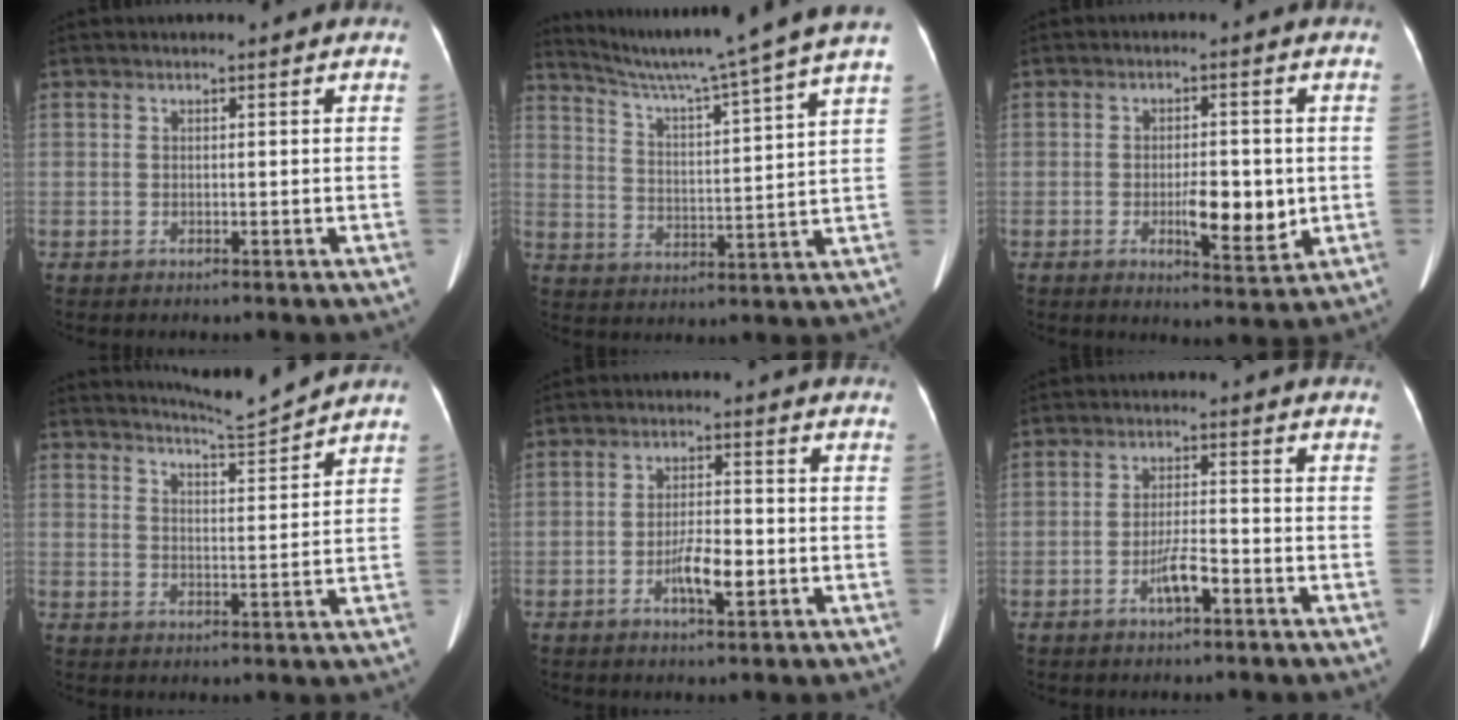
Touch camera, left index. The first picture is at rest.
{"total": 17.7, "force": [15.2, -2.8, 8.7], "torque": [-0.147, -0.030, 0.212]}
{"total": 6.9, "force": [-1.1, 2.3, 6.4], "torque": [-0.101, -0.008, -0.012]}
{"total": 5.6, "force": [5.4, -1.6, 0.1], "torque": [-0.018, -0.022, 0.092]}
{"total": 5.2, "force": [-1.9, 1.4, 4.7], "torque": [-0.089, 0.000, -0.030]}
{"total": 4.2, "force": [-2.3, 0.8, 3.5], "torque": [-0.071, 0.000, -0.041]}